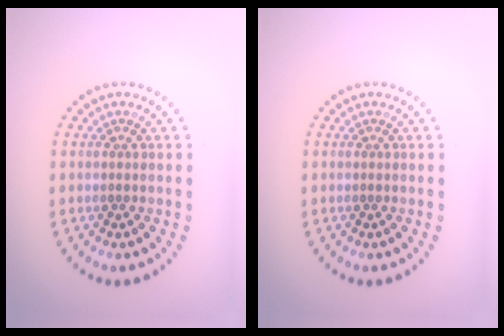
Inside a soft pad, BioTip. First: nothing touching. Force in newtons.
{"total": 0.0}